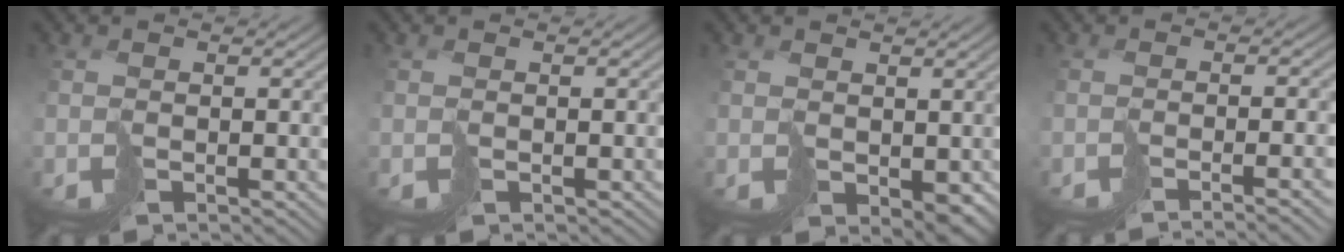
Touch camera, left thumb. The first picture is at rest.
{"total": 0.0}
{"total": 2.9, "force": [0.8, 2.1, 1.9], "torque": [-0.042, -0.010, 0.021]}
{"total": 4.2, "force": [-2.7, -0.1, 3.1], "torque": [-0.021, -0.006, -0.033]}